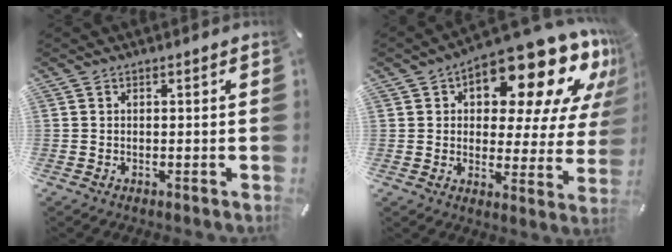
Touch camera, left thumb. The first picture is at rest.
{"total": 20.6, "force": [13.6, 8.9, 12.7], "torque": [-0.165, -0.106, 0.223]}